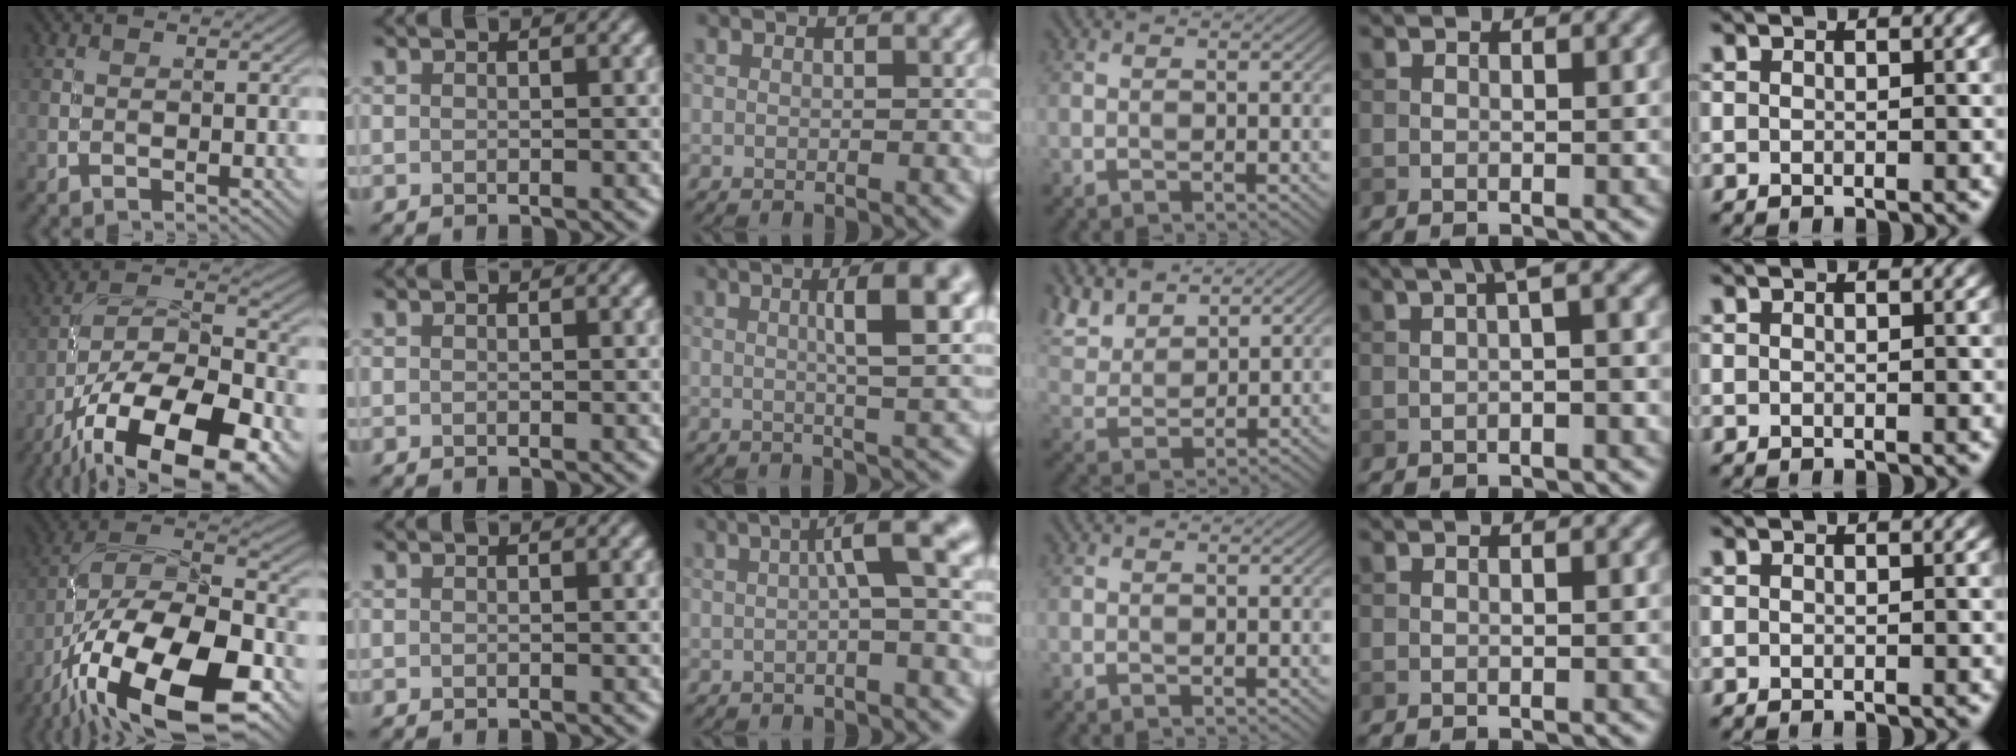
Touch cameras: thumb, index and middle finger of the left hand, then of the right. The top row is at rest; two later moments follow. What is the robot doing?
{"motion": "unscrew", "object": "medicine bottle"}